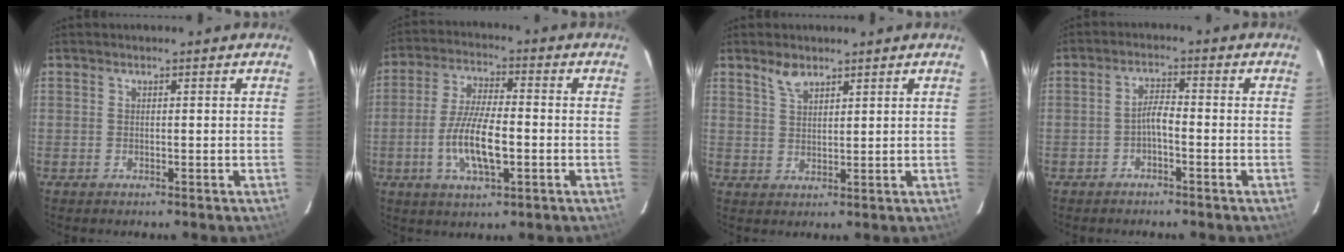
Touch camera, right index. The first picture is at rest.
{"total": 10.7, "force": [-2.7, 3.3, 9.8], "torque": [-0.195, -0.003, -0.051]}
{"total": 3.4, "force": [2.6, 1.4, 1.6], "torque": [-0.031, 0.004, 0.051]}
{"total": 2.6, "force": [-1.6, 0.6, 2.0], "torque": [-0.042, 0.010, -0.030]}